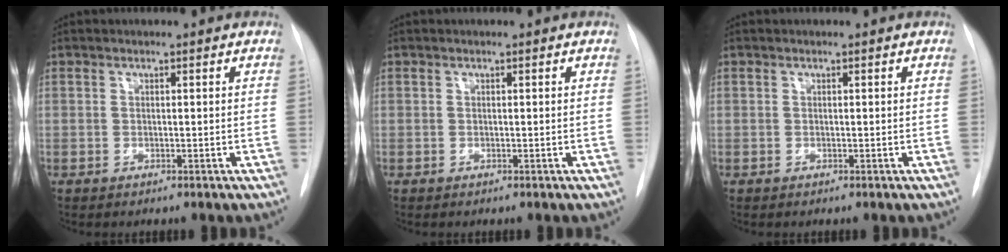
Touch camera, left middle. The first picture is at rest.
{"total": 0.0}
{"total": 0.0}